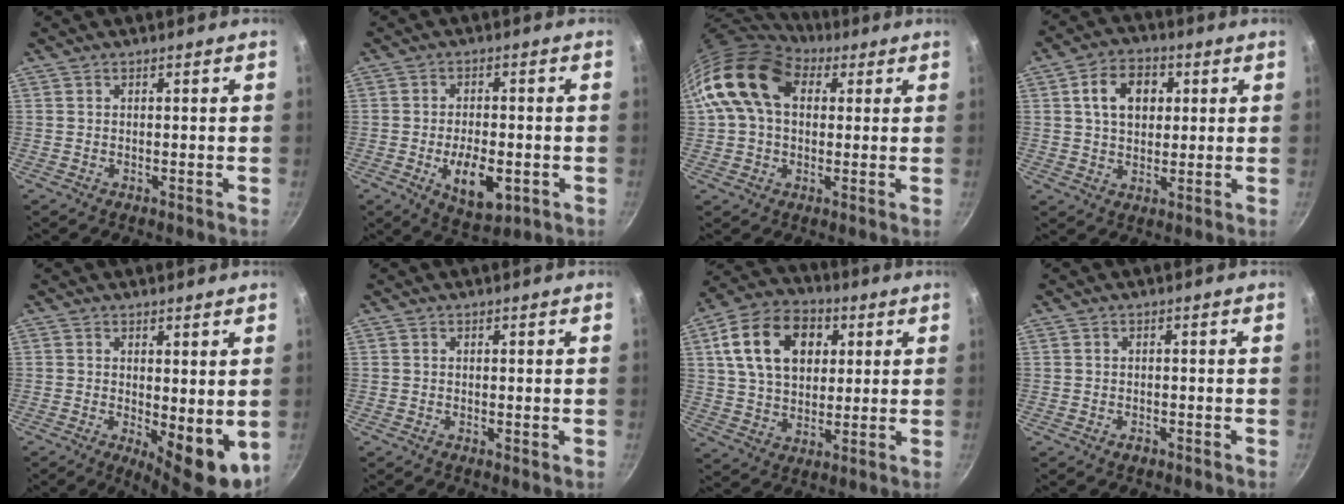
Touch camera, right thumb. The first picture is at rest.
{"total": 9.9, "force": [-2.7, 5.0, 8.1], "torque": [-0.112, 0.001, -0.033]}
{"total": 15.9, "force": [4.4, 10.9, 10.6], "torque": [-0.175, 0.019, 0.063]}
{"total": 9.5, "force": [2.4, 6.8, 6.2], "torque": [-0.083, 0.007, 0.033]}
{"total": 8.8, "force": [-0.1, 3.5, 8.1], "torque": [-0.097, -0.013, 0.010]}
{"total": 0.6, "force": [0.2, 0.2, 0.5], "torque": [-0.008, -0.003, 0.002]}
{"total": 17.0, "force": [5.1, 11.8, 11.1], "torque": [-0.171, 0.003, 0.079]}
{"total": 1.0, "force": [-0.6, 0.6, 0.6], "torque": [-0.010, 0.002, -0.010]}